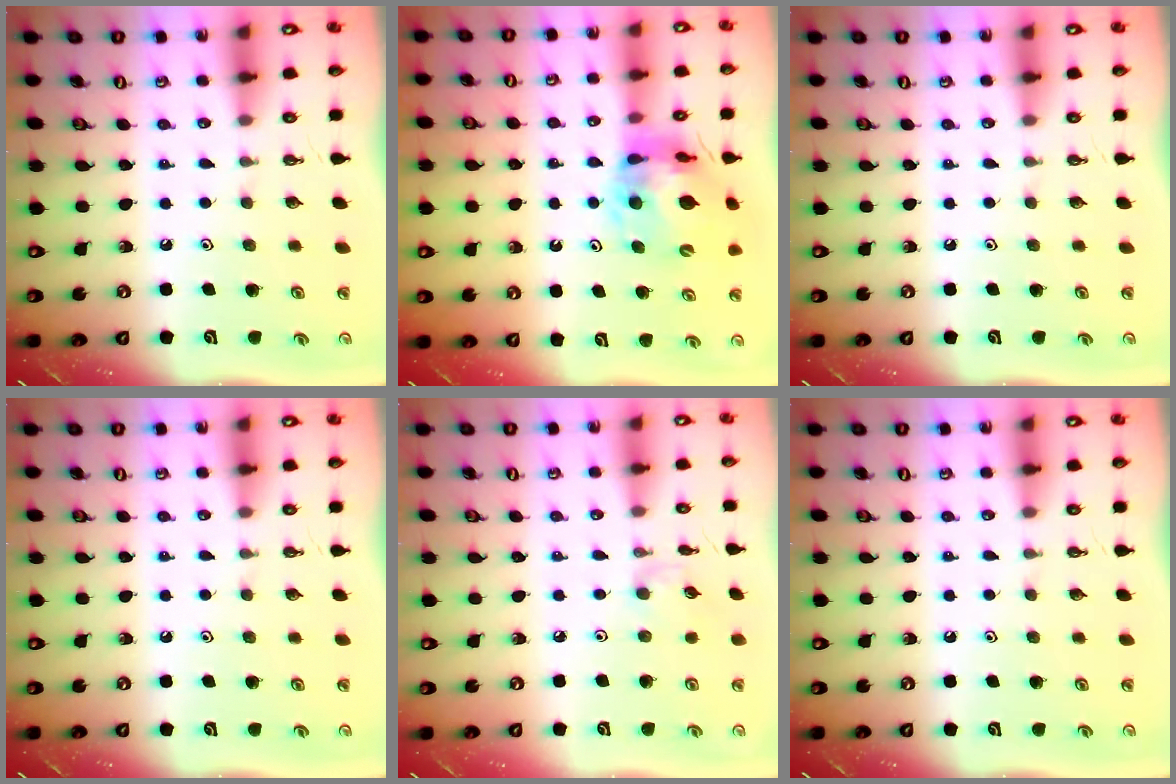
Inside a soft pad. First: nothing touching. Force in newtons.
{"total": 14.8, "press": 14.7, "slide": 1.7}
{"total": 0.0}
{"total": 0.0}
{"total": 1.7, "press": 1.7, "slide": 0.4}
{"total": 0.0}